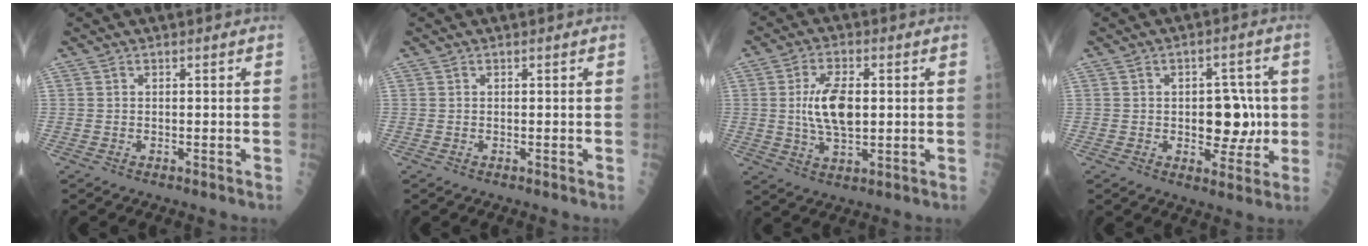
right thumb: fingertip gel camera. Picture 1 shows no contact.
{"total": 0.0}
{"total": 9.6, "force": [0.8, 4.5, 8.5], "torque": [-0.152, -0.002, 0.017]}
{"total": 9.0, "force": [-0.2, 5.6, 7.1], "torque": [-0.047, 0.008, 0.001]}